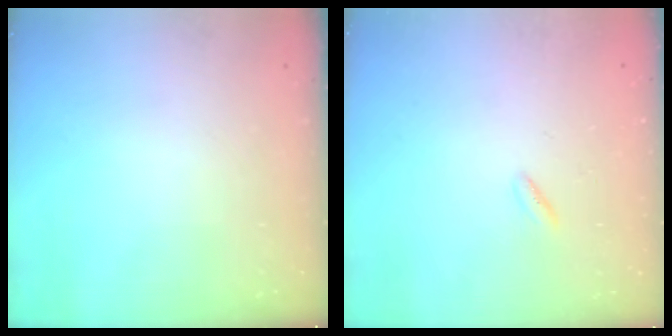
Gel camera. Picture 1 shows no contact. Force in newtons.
{"total": 1.8, "press": 1.7, "slide": 0.7}